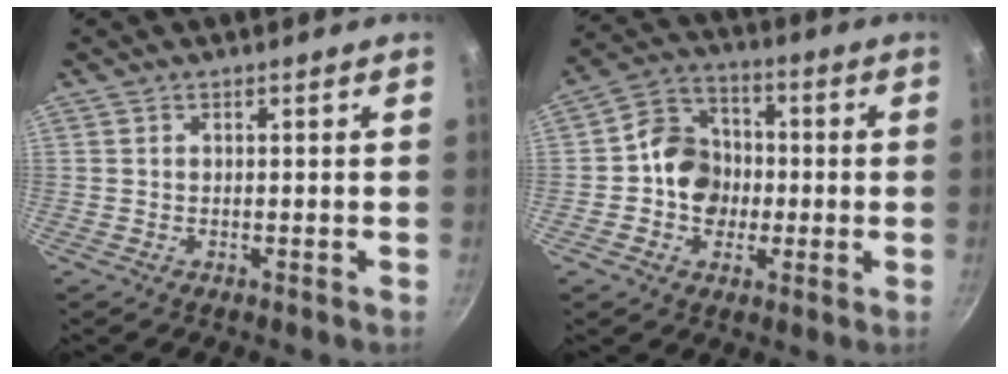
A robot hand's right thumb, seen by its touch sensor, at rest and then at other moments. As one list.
[{"total": 10.8, "force": [-0.8, 9.4, 5.3], "torque": [-0.051, 0.023, -0.032]}]